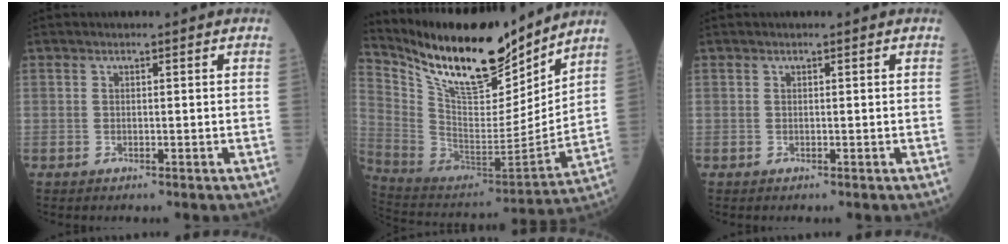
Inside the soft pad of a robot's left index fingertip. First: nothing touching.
{"total": 20.8, "force": [16.8, 5.0, 11.2], "torque": [-0.203, -0.014, 0.300]}
{"total": 0.0}